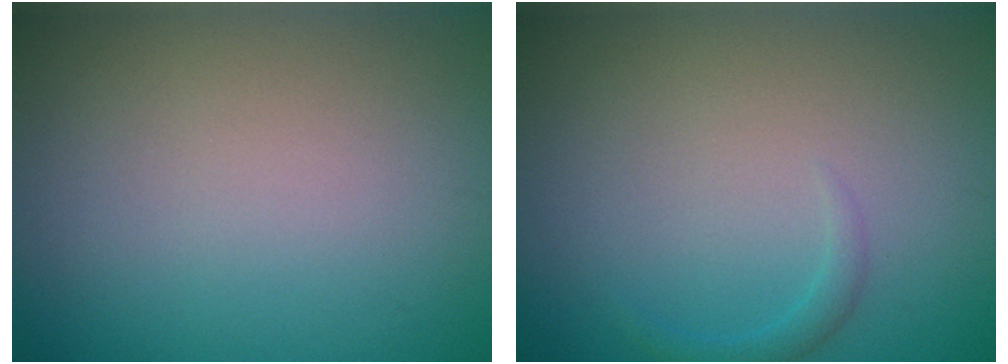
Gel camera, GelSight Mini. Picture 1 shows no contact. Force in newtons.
{"total": 1.0, "press": 1.0, "slide": 0.1}